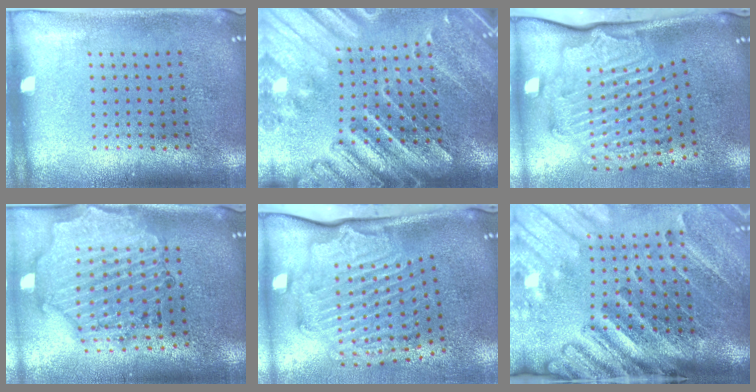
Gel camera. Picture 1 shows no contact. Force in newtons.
{"total": 3.6, "press": 3.1, "slide": 1.8}
{"total": 2.5, "press": 2.2, "slide": 1.2}
{"total": 1.9, "press": 1.8, "slide": 0.4}
{"total": 2.5, "press": 2.2, "slide": 1.2}
{"total": 4.4, "press": 3.2, "slide": 2.9}